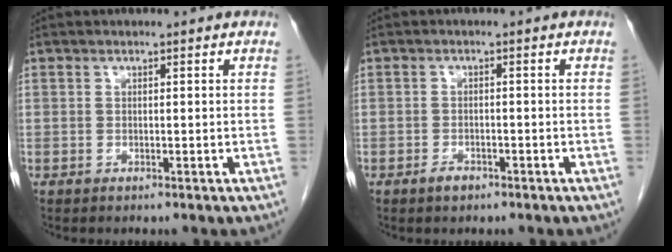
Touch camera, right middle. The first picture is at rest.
{"total": 1.7, "force": [-1.2, 0.8, 0.9], "torque": [-0.017, 0.002, -0.017]}